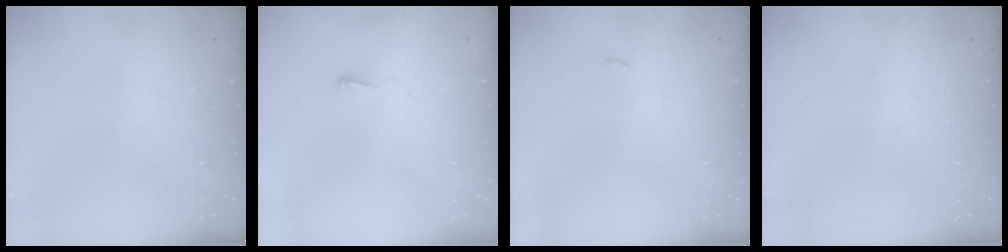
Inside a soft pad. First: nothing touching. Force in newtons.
{"total": 3.7, "press": 3.7, "slide": 0.4}
{"total": 6.7, "press": 1.4, "slide": 6.6}
{"total": 0.0}